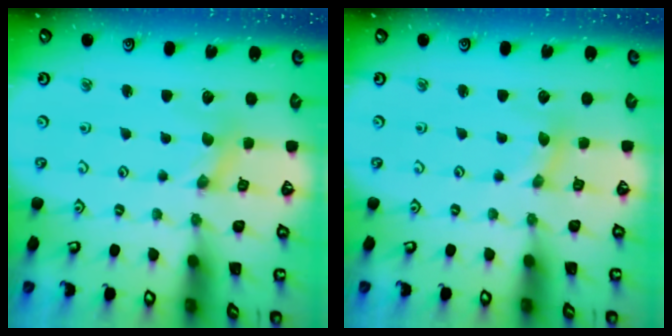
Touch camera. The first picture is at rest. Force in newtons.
{"total": 1.7, "press": 1.6, "slide": 0.2}